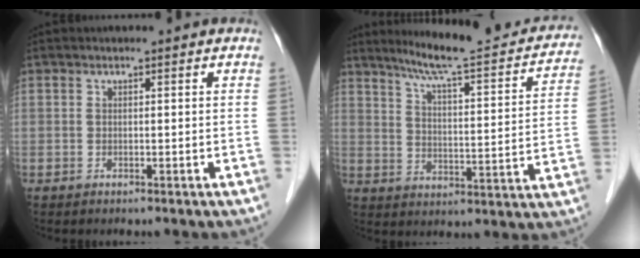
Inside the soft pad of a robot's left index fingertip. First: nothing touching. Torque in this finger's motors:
{"motor_torque": [-0.05, -0.16, 0.23, 0.08]}